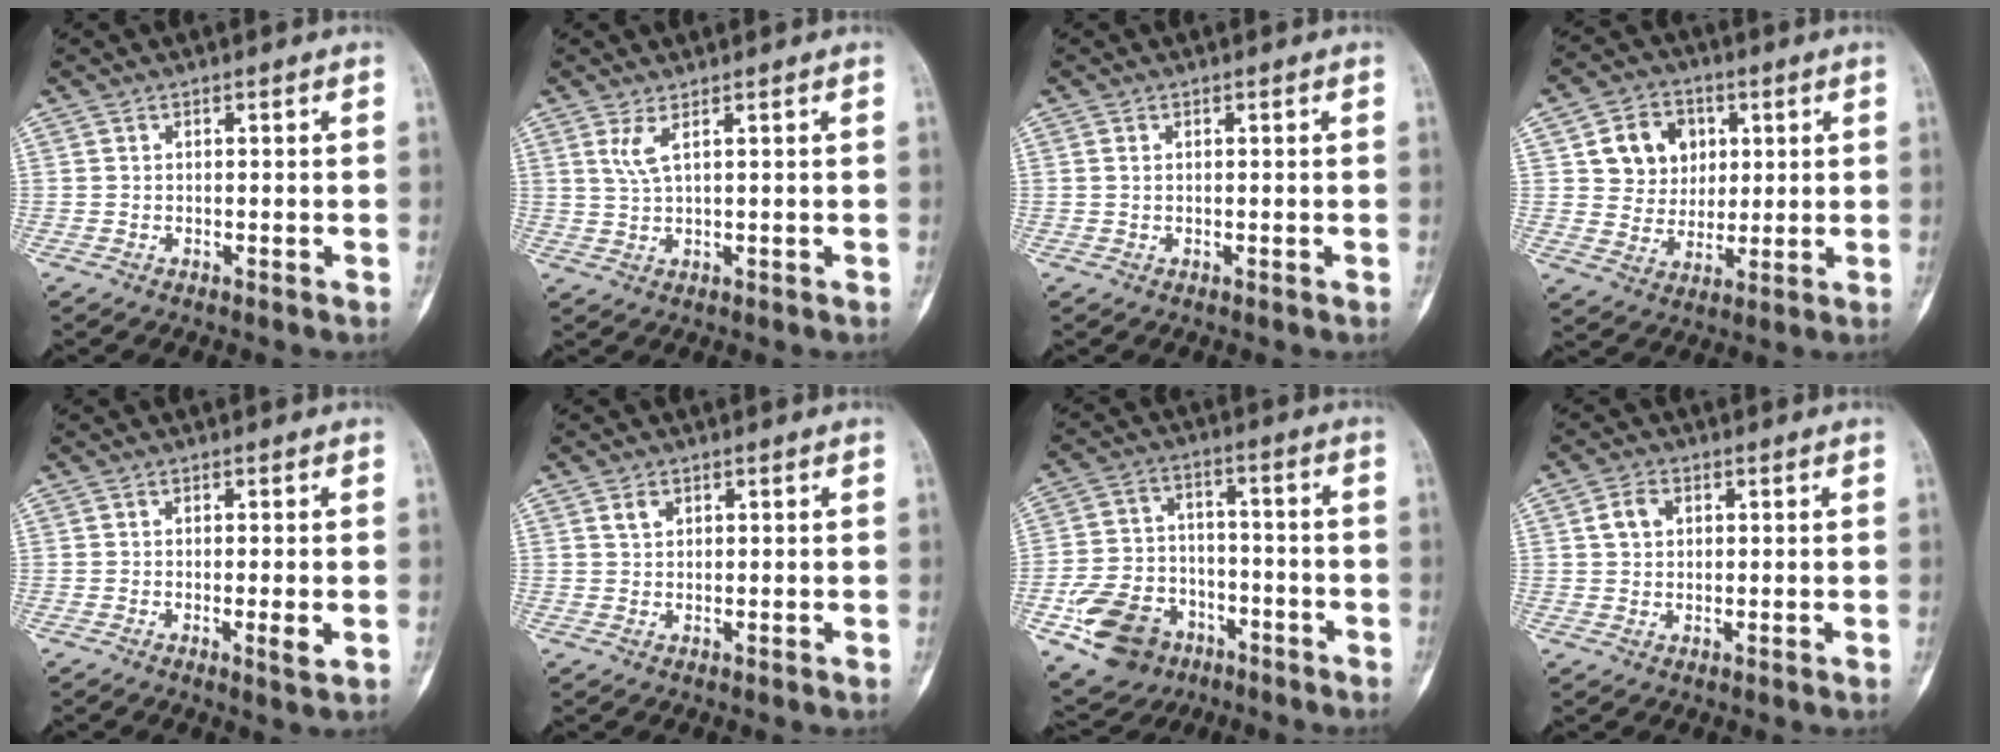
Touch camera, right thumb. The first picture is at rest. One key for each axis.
{"total": 3.2, "fx": 1.5, "fy": 0.5, "fz": 2.7, "tx": -0.068, "ty": -0.008, "tz": 0.040}
{"total": 0.8, "fx": 0.2, "fy": 0.4, "fz": 0.6, "tx": -0.017, "ty": 0.004, "tz": 0.007}
{"total": 10.8, "fx": 3.3, "fy": 9.3, "fz": 4.5, "tx": -0.028, "ty": -0.008, "tz": 0.058}
{"total": 2.9, "fx": -0.5, "fy": 0.3, "fz": 2.8, "tx": -0.046, "ty": -0.009, "tz": -0.009}
{"total": 2.0, "fx": 1.0, "fy": 1.3, "fz": 1.1, "tx": -0.014, "ty": -0.001, "tz": 0.020}
{"total": 15.8, "fx": -7.5, "fy": 11.7, "fz": 7.4, "tx": -0.121, "ty": 0.049, "tz": -0.118}
{"total": 3.7, "fx": 1.1, "fy": 2.8, "fz": 2.2, "tx": -0.035, "ty": 0.004, "tz": 0.020}